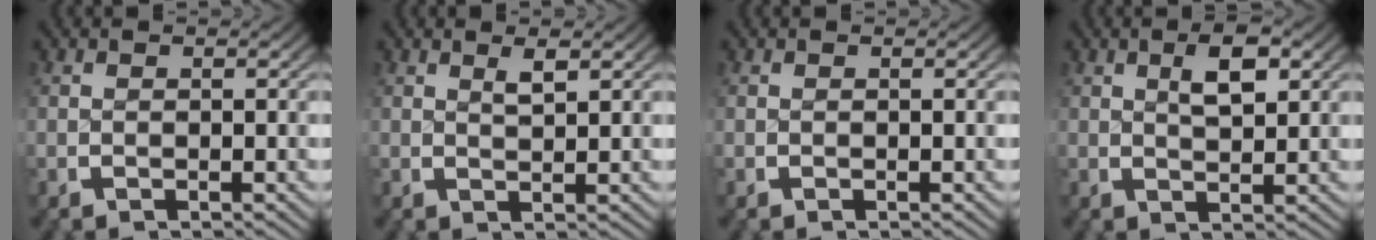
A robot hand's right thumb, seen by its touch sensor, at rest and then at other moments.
{"total": 1.6, "force": [1.2, 0.2, 1.0], "torque": [-0.011, 0.002, 0.023]}
{"total": 0.0}
{"total": 3.2, "force": [1.3, 1.4, 2.7], "torque": [-0.035, 0.003, 0.024]}